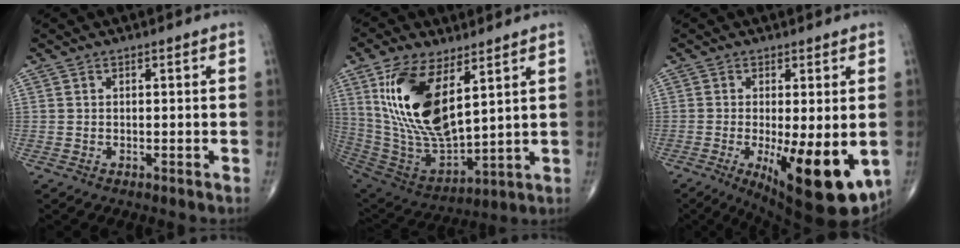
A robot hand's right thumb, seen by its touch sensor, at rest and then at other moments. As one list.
[{"total": 20.0, "force": [7.3, 9.0, 16.3], "torque": [-0.313, -0.033, 0.154]}, {"total": 16.1, "force": [-4.2, 5.2, 14.6], "torque": [-0.182, -0.027, -0.045]}]